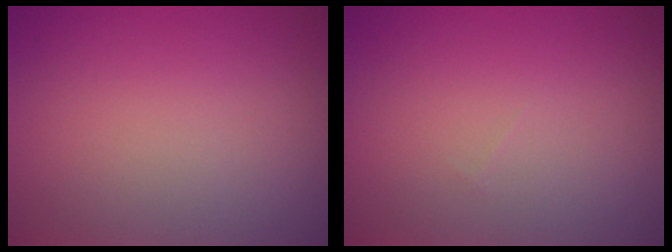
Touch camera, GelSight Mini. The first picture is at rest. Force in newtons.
{"total": 0.0}